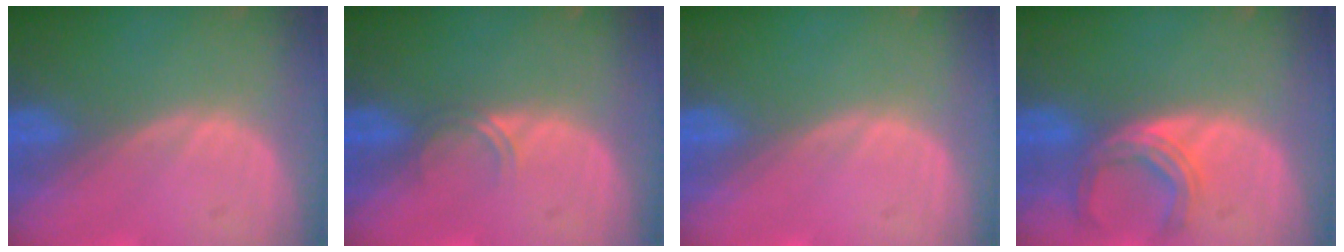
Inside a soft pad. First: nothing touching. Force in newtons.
{"total": 1.7, "press": 1.4, "slide": 1.0}
{"total": 0.0}
{"total": 4.9, "press": 4.8, "slide": 1.1}